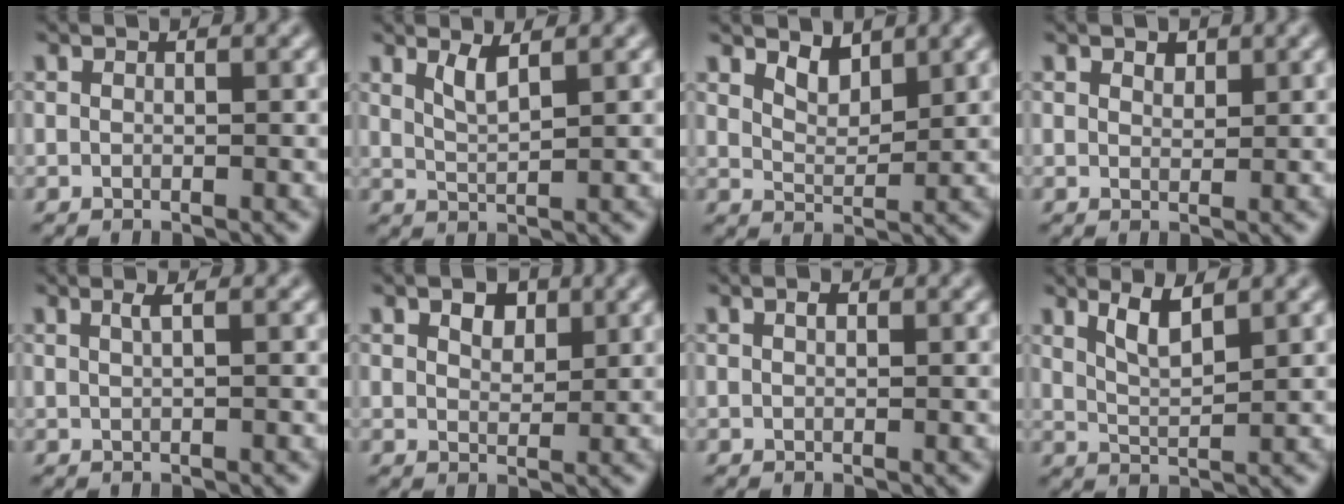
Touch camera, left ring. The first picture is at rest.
{"total": 2.1, "force": [1.3, 0.5, 1.5], "torque": [-0.028, -0.004, 0.027]}
{"total": 2.3, "force": [2.0, 0.8, 1.0], "torque": [-0.021, -0.005, 0.035]}
{"total": 1.1, "force": [0.8, 0.6, 0.4], "torque": [-0.007, 0.001, 0.015]}
{"total": 1.2, "force": [0.5, 0.4, 1.1], "torque": [-0.014, 0.001, 0.006]}
{"total": 2.6, "force": [1.5, 1.4, 1.5], "torque": [-0.023, 0.002, 0.025]}
{"total": 0.8, "force": [0.4, 0.4, 0.5], "torque": [-0.011, 0.002, 0.006]}
{"total": 2.8, "force": [1.9, 0.6, 2.0], "torque": [-0.037, -0.005, 0.038]}